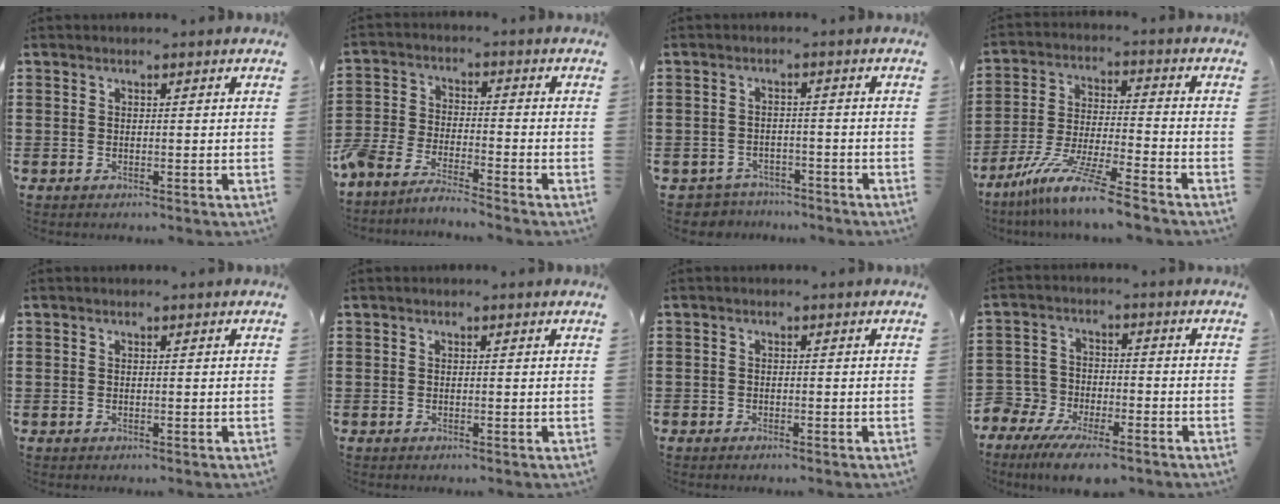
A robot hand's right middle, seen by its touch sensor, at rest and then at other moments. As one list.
[{"total": 4.9, "force": [-4.9, 0.1, 0.6], "torque": [-0.037, -0.008, -0.107]}, {"total": 3.0, "force": [-2.9, 0.7, -0.4], "torque": [-0.005, -0.003, -0.064]}, {"total": 10.8, "force": [-8.9, -0.6, 6.0], "torque": [-0.117, -0.002, -0.176]}, {"total": 0.0}, {"total": 0.0}, {"total": 0.7, "force": [-0.6, 0.3, 0.1], "torque": [-0.003, 0.001, -0.013]}, {"total": 7.0, "force": [-6.2, 2.5, 1.9], "torque": [-0.063, 0.009, -0.129]}]